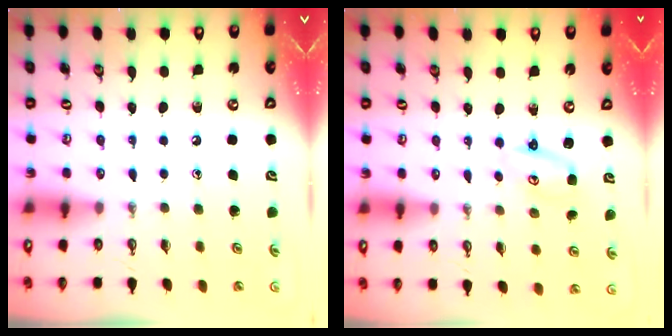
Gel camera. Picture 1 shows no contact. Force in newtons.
{"total": 2.6, "press": 2.5, "slide": 0.3}